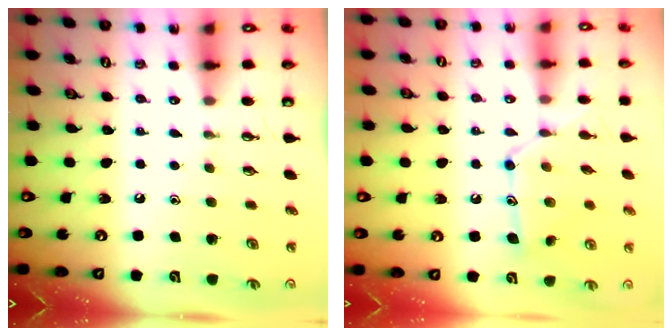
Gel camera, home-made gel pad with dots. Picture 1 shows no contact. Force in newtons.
{"total": 12.4, "press": 12.4, "slide": 0.4}